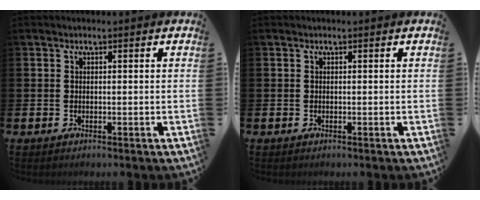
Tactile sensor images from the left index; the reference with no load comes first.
{"total": 0.0}